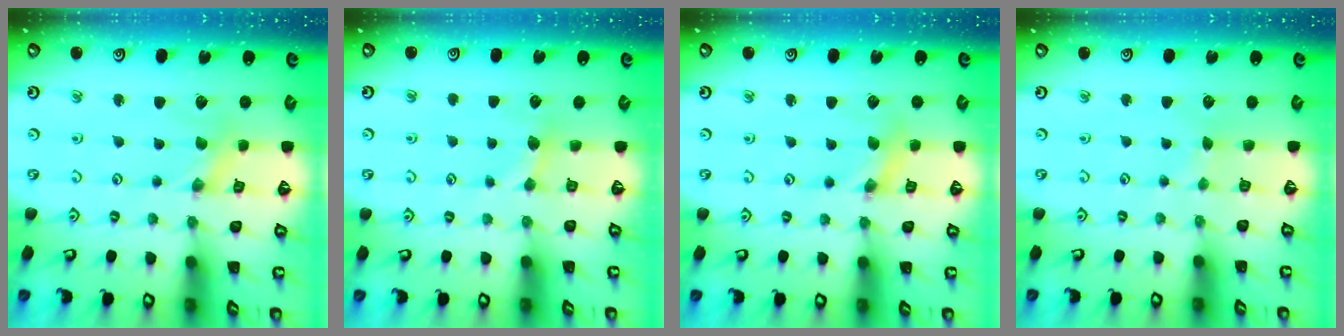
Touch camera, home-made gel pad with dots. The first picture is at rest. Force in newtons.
{"total": 2.9, "press": 2.9, "slide": 0.4}
{"total": 3.0, "press": 3.0, "slide": 0.3}
{"total": 1.1, "press": 1.1, "slide": 0.2}